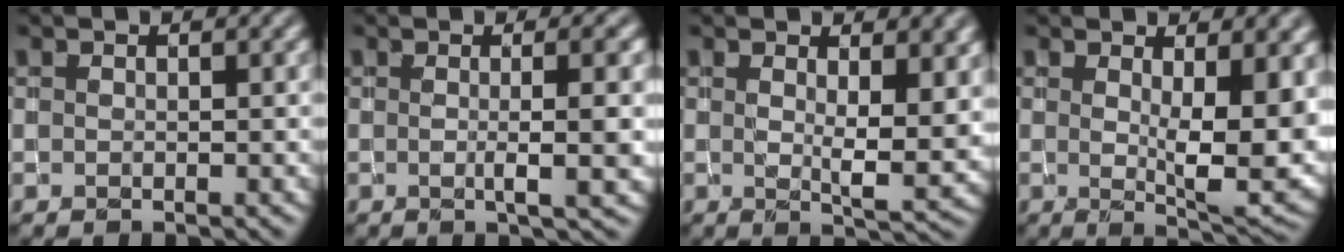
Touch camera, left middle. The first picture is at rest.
{"total": 5.1, "force": [0.0, 1.3, 4.9], "torque": [-0.055, 0.009, -0.008]}
{"total": 5.6, "force": [1.9, 1.8, 5.0], "torque": [-0.068, -0.014, 0.035]}
{"total": 8.8, "force": [0.9, 2.6, 8.4], "torque": [-0.118, -0.016, 0.021]}